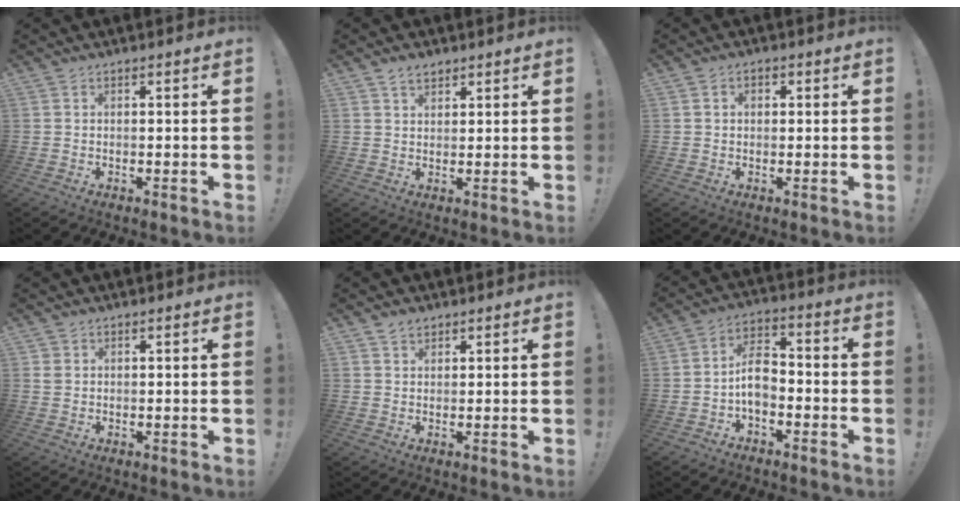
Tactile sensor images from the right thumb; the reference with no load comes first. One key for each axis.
{"total": 3.4, "fx": 2.5, "fy": 2.0, "fz": 1.3, "tx": -0.018, "ty": -0.009, "tz": 0.044}
{"total": 1.9, "fx": 0.0, "fy": 1.6, "fz": 1.0, "tx": -0.010, "ty": 0.005, "tz": -0.003}
{"total": 1.8, "fx": 0.9, "fy": 1.5, "fz": 0.6, "tx": -0.010, "ty": 0.000, "tz": 0.018}
{"total": 2.3, "fx": 1.8, "fy": 1.4, "fz": 0.6, "tx": -0.005, "ty": -0.005, "tz": 0.032}
{"total": 8.2, "fx": -2.1, "fy": 5.1, "fz": 6.0, "tx": -0.111, "ty": 0.013, "tz": -0.037}